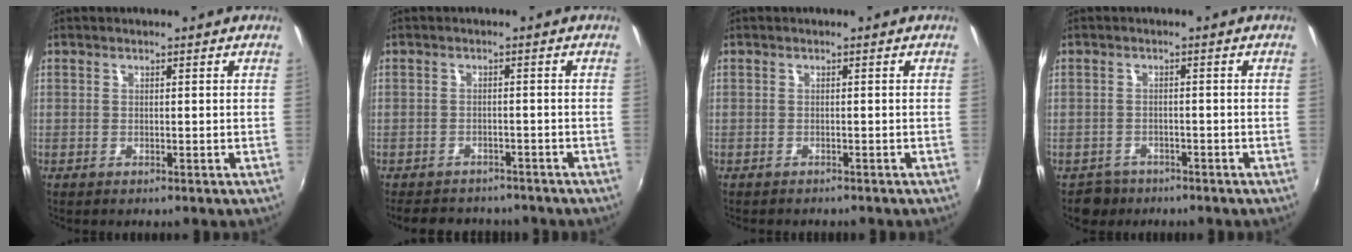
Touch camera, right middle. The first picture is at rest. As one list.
[{"total": 8.8, "force": [-7.5, 3.8, 2.6], "torque": [-0.066, -0.005, -0.108]}, {"total": 1.5, "force": [-1.4, 0.4, 0.3], "torque": [-0.012, -0.009, -0.021]}, {"total": 3.3, "force": [-2.4, 2.3, 0.1], "torque": [-0.013, 0.003, -0.041]}]